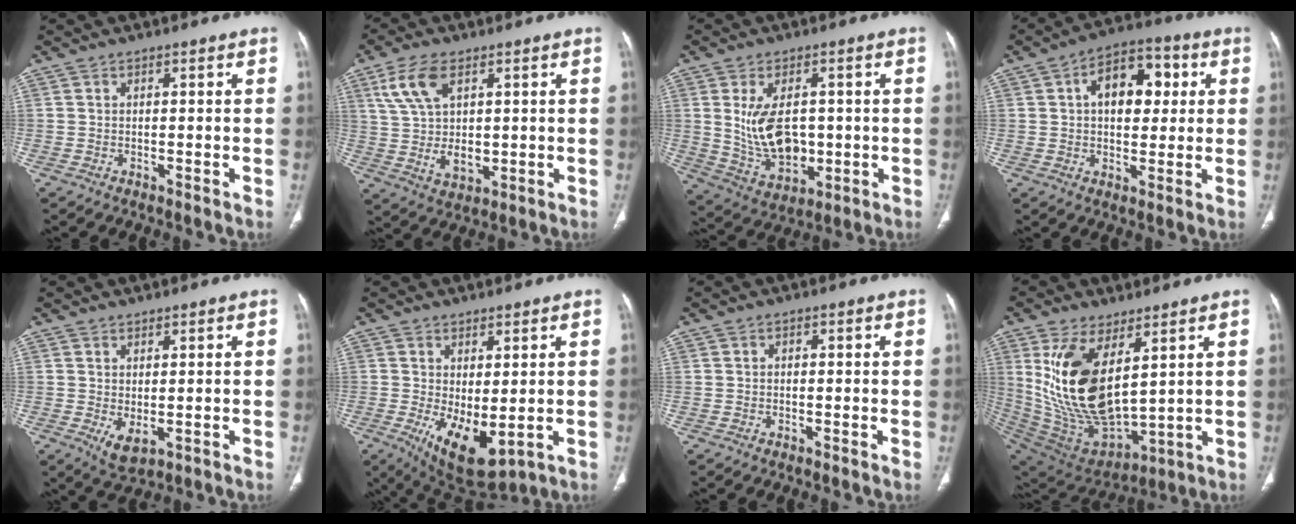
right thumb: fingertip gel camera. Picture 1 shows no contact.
{"total": 11.2, "force": [3.7, 6.4, 8.5], "torque": [-0.161, -0.009, 0.080]}
{"total": 11.9, "force": [0.7, 7.3, 9.3], "torque": [-0.147, -0.010, 0.035]}
{"total": 12.3, "force": [2.9, 7.5, 9.3], "torque": [-0.104, 0.015, 0.038]}
{"total": 3.6, "force": [-0.1, 1.7, 3.1], "torque": [-0.053, -0.007, 0.013]}
{"total": 10.0, "force": [-1.3, 4.6, 8.8], "torque": [-0.143, -0.022, 0.001]}
{"total": 0.5, "force": [0.0, 0.4, 0.3], "torque": [-0.005, 0.002, 0.000]}
{"total": 20.2, "force": [6.2, 9.9, 16.4], "torque": [-0.305, -0.036, 0.145]}